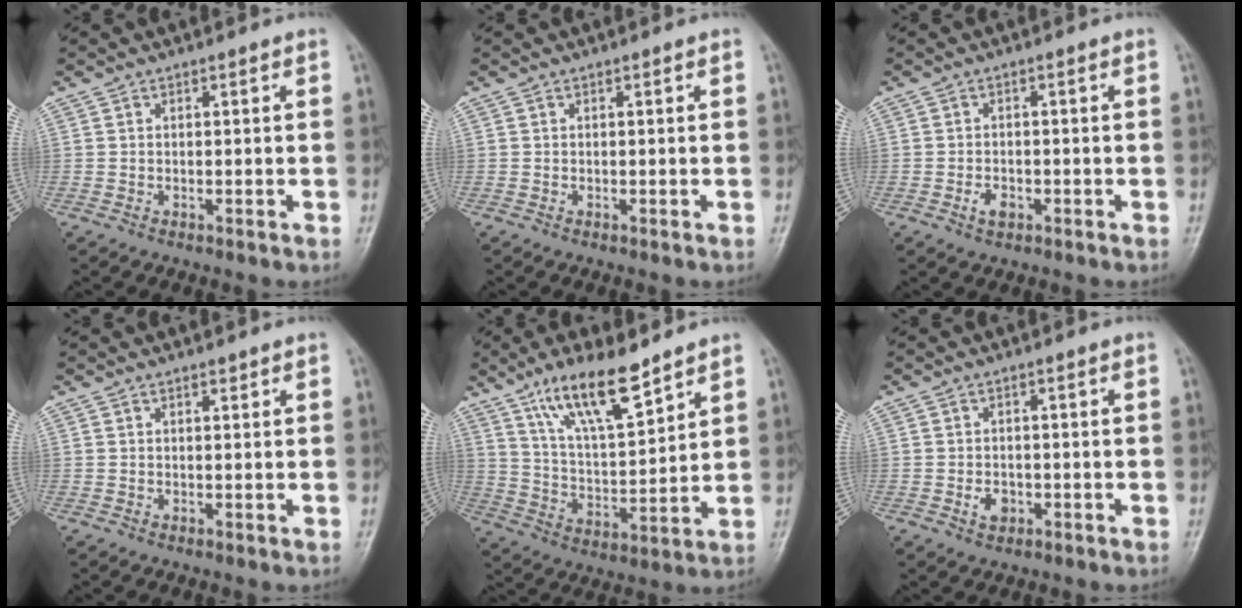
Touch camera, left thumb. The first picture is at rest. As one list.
[{"total": 0.0}, {"total": 2.5, "force": [-1.2, 1.6, 1.5], "torque": [-0.025, 0.006, -0.018]}, {"total": 0.9, "force": [0.7, 0.4, 0.5], "torque": [-0.007, -0.003, 0.010]}, {"total": 14.0, "force": [9.6, 3.9, 9.4], "torque": [-0.151, -0.056, 0.186]}, {"total": 2.6, "force": [-0.8, 2.0, 1.5], "torque": [-0.018, 0.002, -0.010]}]